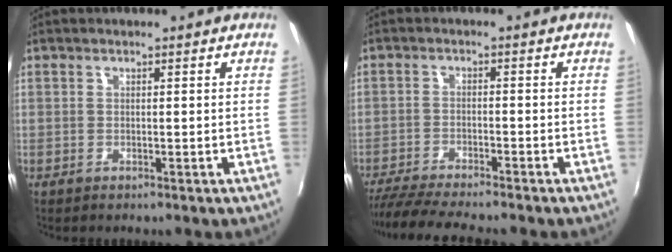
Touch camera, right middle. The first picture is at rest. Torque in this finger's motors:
{"motor_torque": [0.98, -0.96, 0.12, 0.11]}